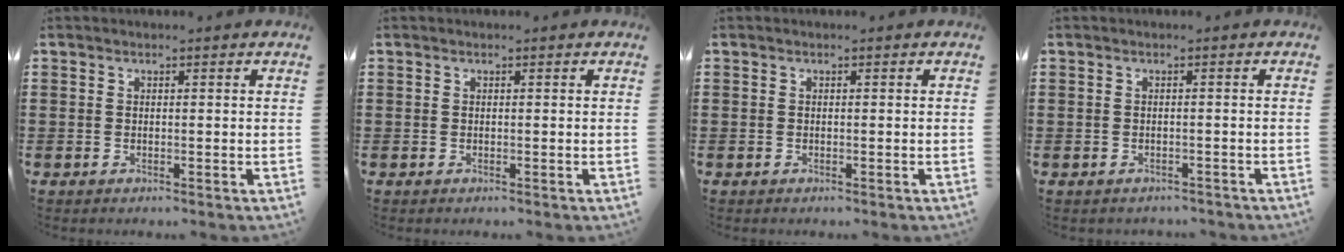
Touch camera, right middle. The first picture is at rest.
{"total": 0.0}
{"total": 0.0}
{"total": 0.7, "force": [-0.7, 0.2, 0.0], "torque": [-0.003, 0.000, -0.015]}